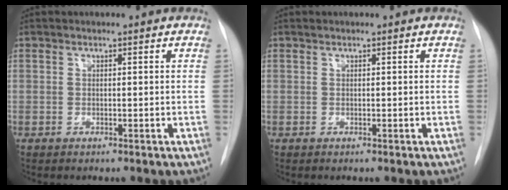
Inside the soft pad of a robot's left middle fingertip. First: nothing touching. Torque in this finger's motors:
{"motor_torque": [0.06, -0.03, -0.07, 0.00]}